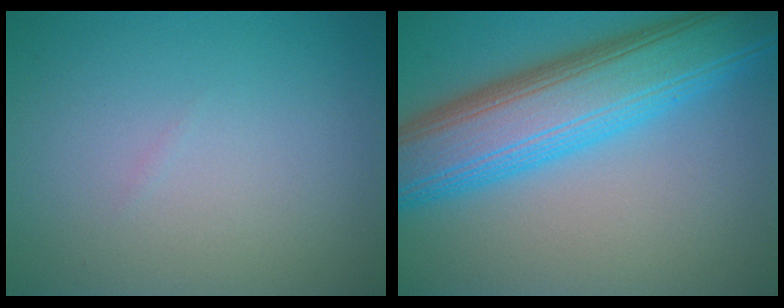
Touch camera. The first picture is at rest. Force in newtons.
{"total": 10.8, "press": 10.8, "slide": 0.2}